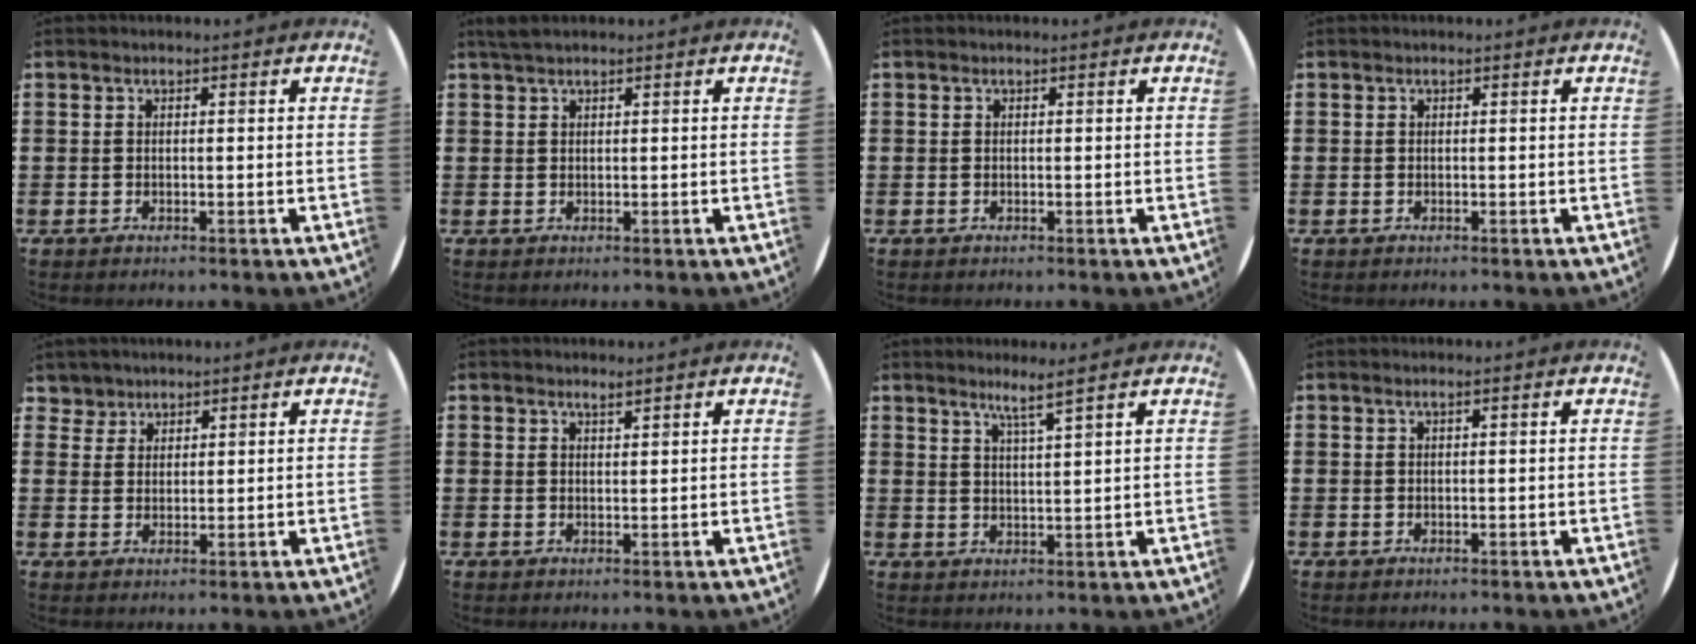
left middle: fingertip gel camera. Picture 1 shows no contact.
{"total": 1.2, "force": [1.1, 0.1, 0.6], "torque": [-0.014, 0.002, 0.019]}
{"total": 0.0}
{"total": 0.0}
{"total": 2.7, "force": [2.3, 1.4, 0.0], "torque": [0.001, 0.000, 0.044]}
{"total": 1.3, "force": [1.2, -0.1, 0.2], "torque": [-0.004, -0.001, 0.024]}
{"total": 3.5, "force": [3.0, -0.8, 1.7], "torque": [-0.038, -0.006, 0.051]}
{"total": 0.6, "force": [0.2, -0.2, 0.5], "torque": [-0.005, -0.001, 0.003]}